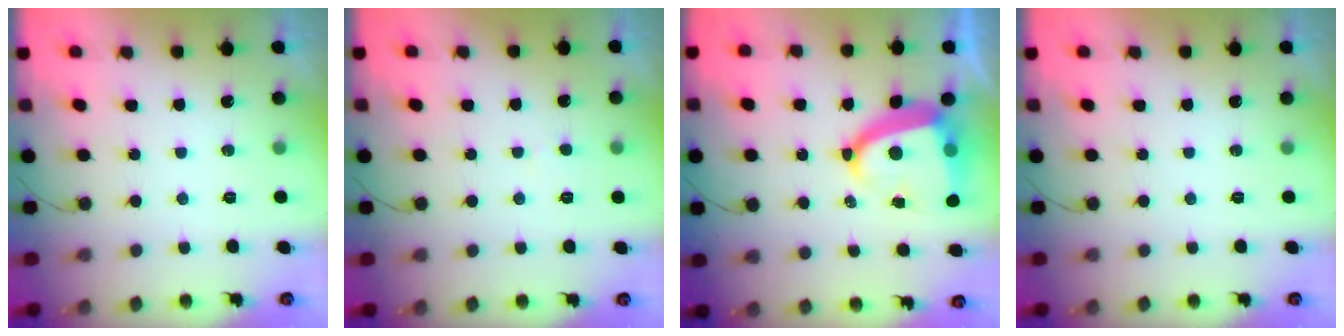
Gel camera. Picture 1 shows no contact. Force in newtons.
{"total": 2.4, "press": 2.4, "slide": 0.2}
{"total": 14.8, "press": 14.7, "slide": 1.9}
{"total": 0.0}